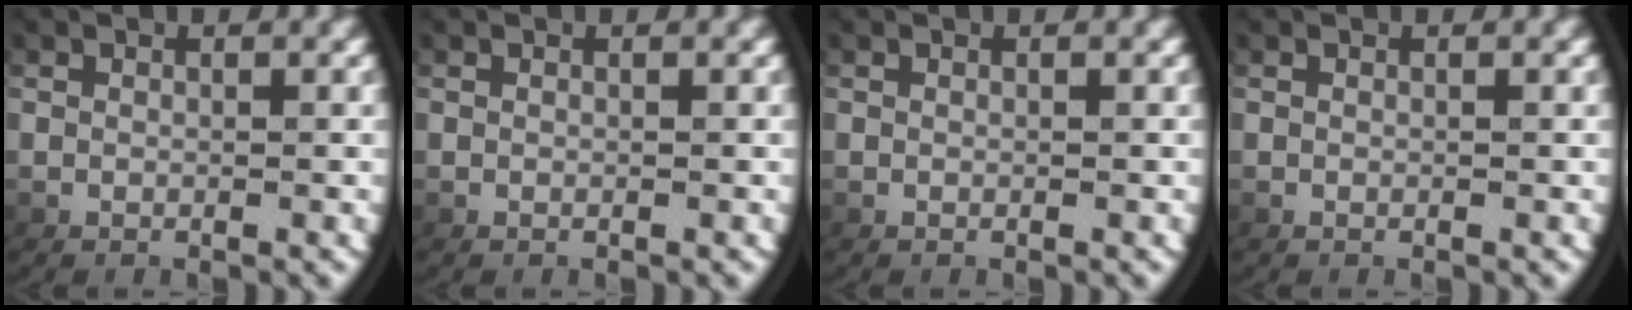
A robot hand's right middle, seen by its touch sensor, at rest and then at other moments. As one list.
[{"total": 0.0}, {"total": 0.0}, {"total": 0.0}]